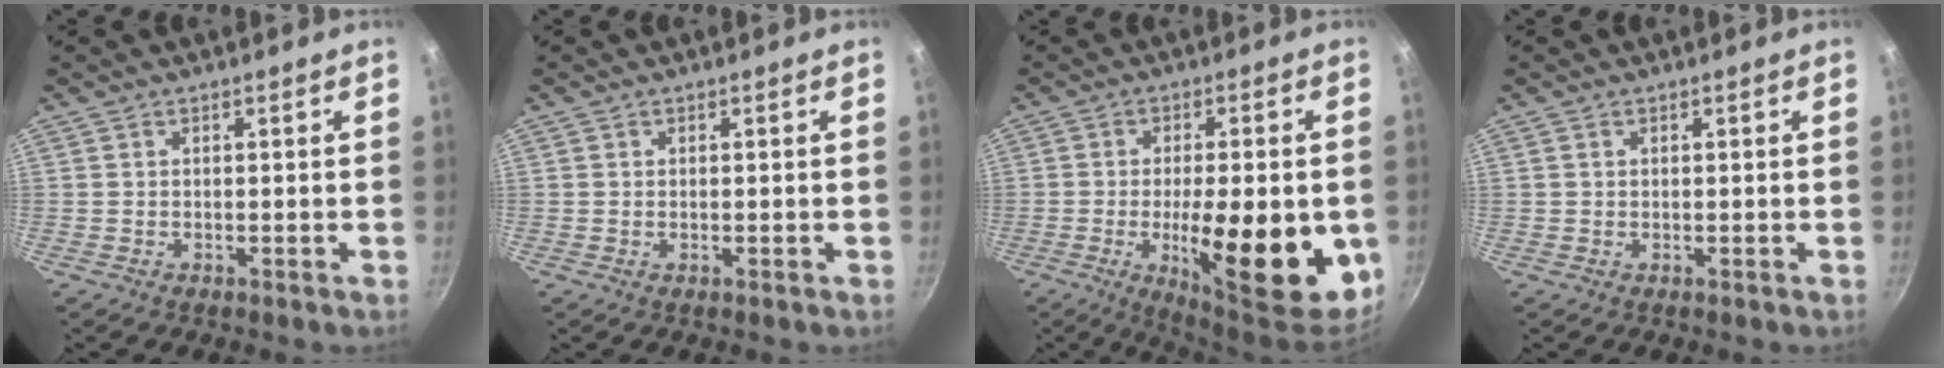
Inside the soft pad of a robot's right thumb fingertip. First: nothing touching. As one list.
[{"total": 0.0}, {"total": 21.0, "force": [-4.8, 6.9, 19.2], "torque": [-0.252, 0.000, -0.059]}, {"total": 0.0}]